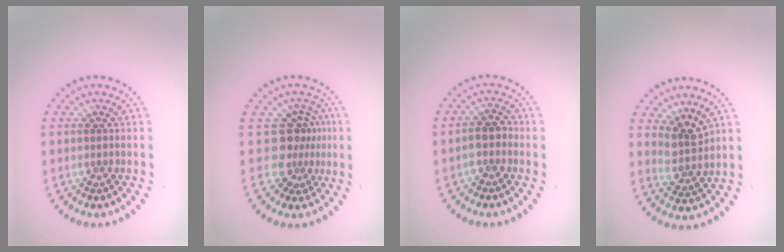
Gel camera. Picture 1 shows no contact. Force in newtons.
{"total": 3.3, "press": 2.3, "slide": 2.3}
{"total": 2.0, "press": 1.8, "slide": 0.7}
{"total": 2.6, "press": 2.0, "slide": 1.7}